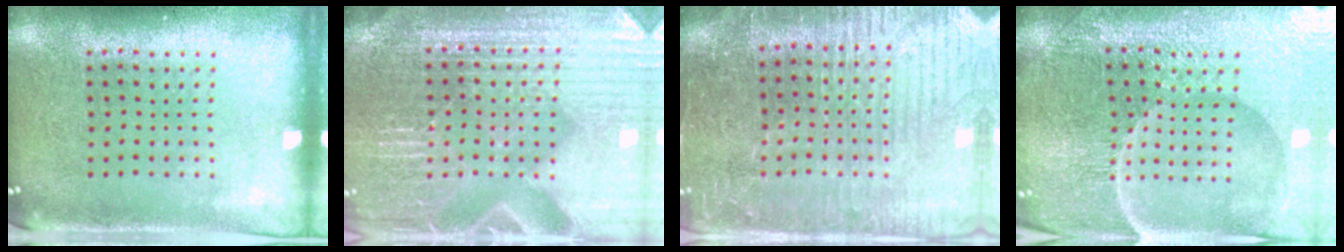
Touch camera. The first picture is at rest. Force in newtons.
{"total": 4.9, "press": 4.6, "slide": 1.6}
{"total": 4.2, "press": 3.9, "slide": 1.4}
{"total": 4.6, "press": 4.5, "slide": 1.1}